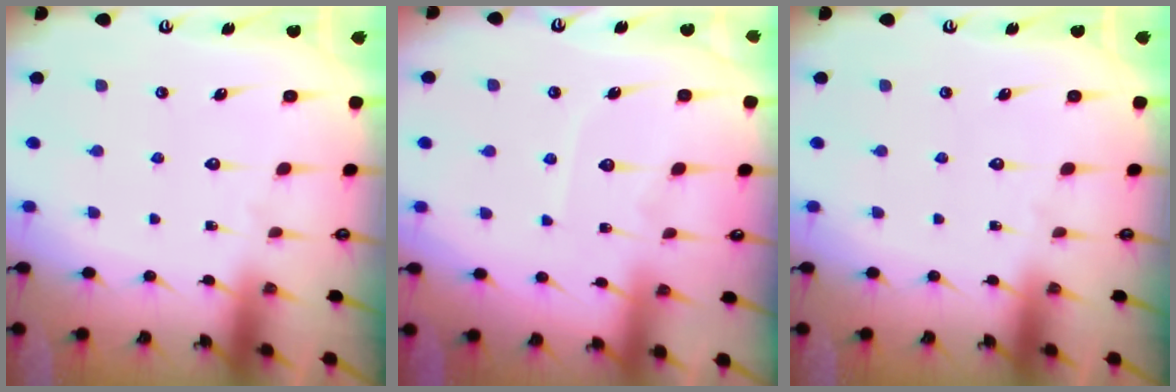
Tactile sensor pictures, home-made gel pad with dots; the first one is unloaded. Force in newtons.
{"total": 6.1, "press": 6.0, "slide": 0.6}
{"total": 0.0}